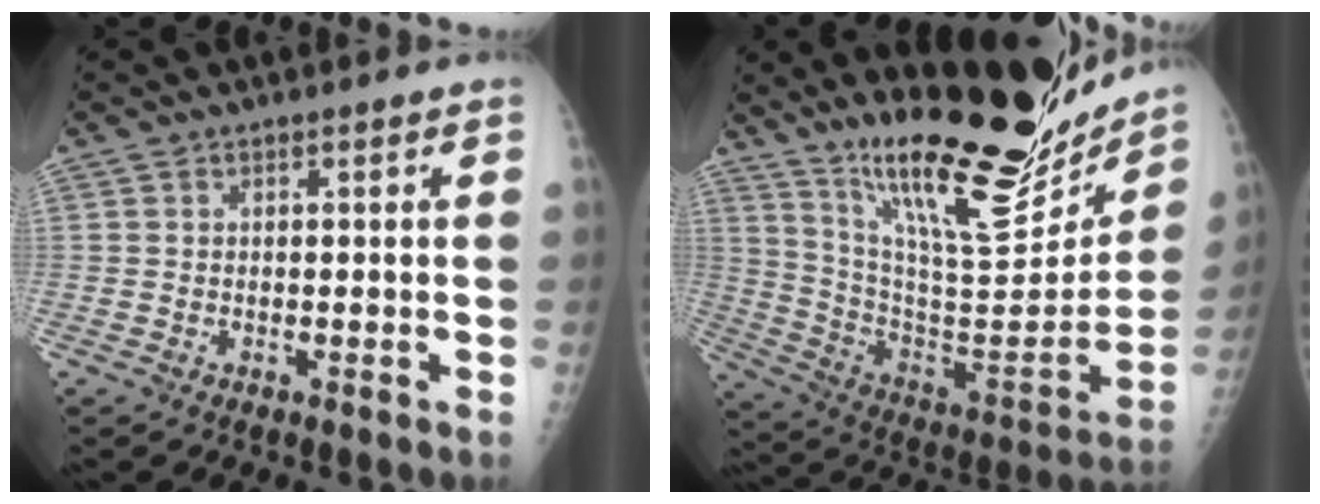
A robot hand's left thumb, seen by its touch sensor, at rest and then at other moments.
{"total": 27.5, "force": [20.8, 6.7, 16.7], "torque": [-0.227, -0.109, 0.334]}